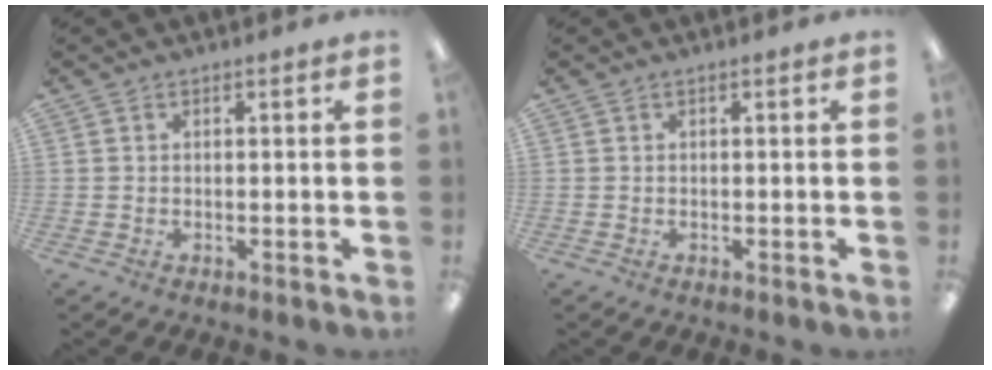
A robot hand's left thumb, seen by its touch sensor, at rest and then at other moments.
{"total": 0.0}